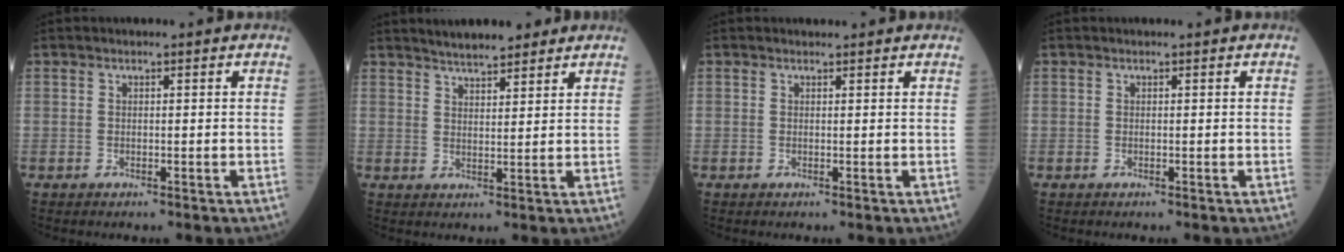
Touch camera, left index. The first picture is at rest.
{"total": 6.4, "force": [5.5, 1.3, 2.9], "torque": [-0.046, 0.019, 0.091]}
{"total": 1.0, "force": [0.9, 0.0, 0.2], "torque": [-0.009, 0.009, 0.018]}
{"total": 0.0}